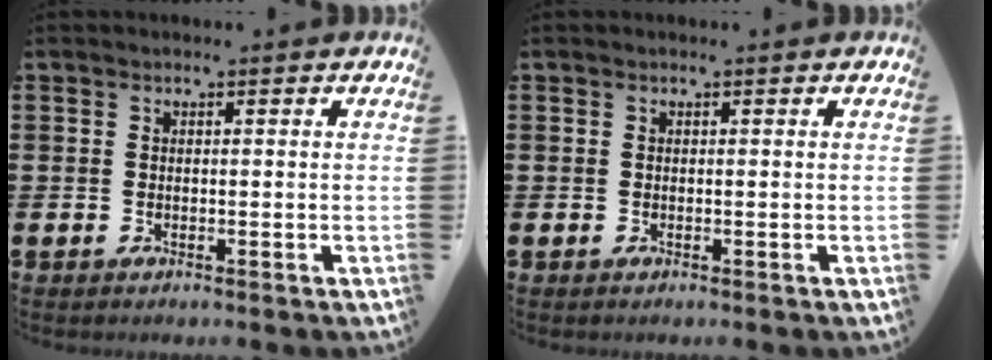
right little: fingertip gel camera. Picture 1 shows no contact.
{"total": 0.0}